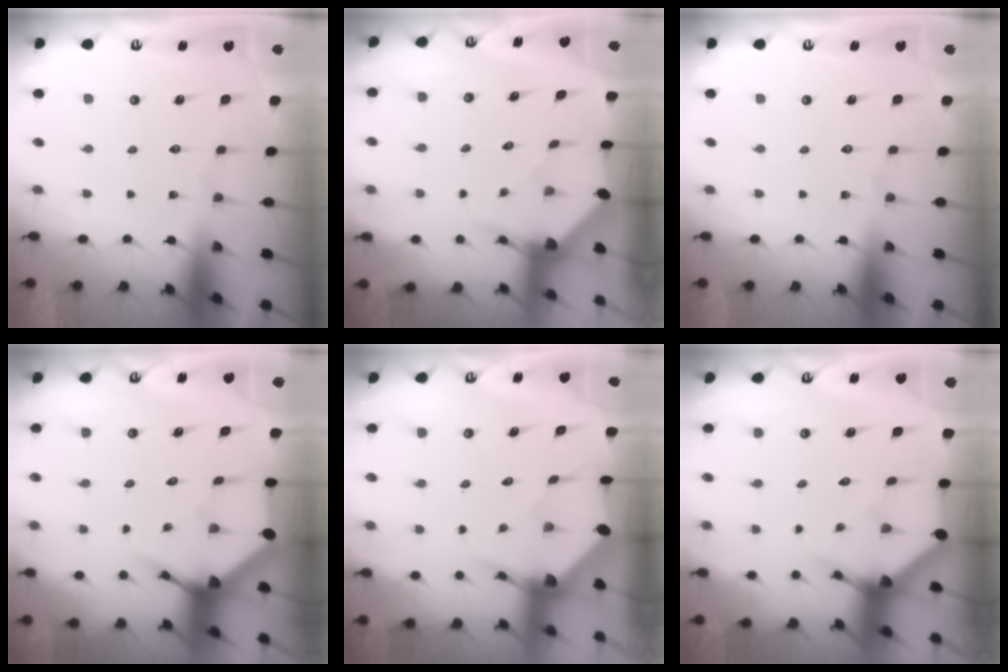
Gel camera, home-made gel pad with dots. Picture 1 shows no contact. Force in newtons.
{"total": 3.2, "press": 3.2, "slide": 0.3}
{"total": 0.0}
{"total": 3.7, "press": 3.6, "slide": 0.5}
{"total": 3.6, "press": 3.6, "slide": 0.5}
{"total": 3.4, "press": 3.4, "slide": 0.2}